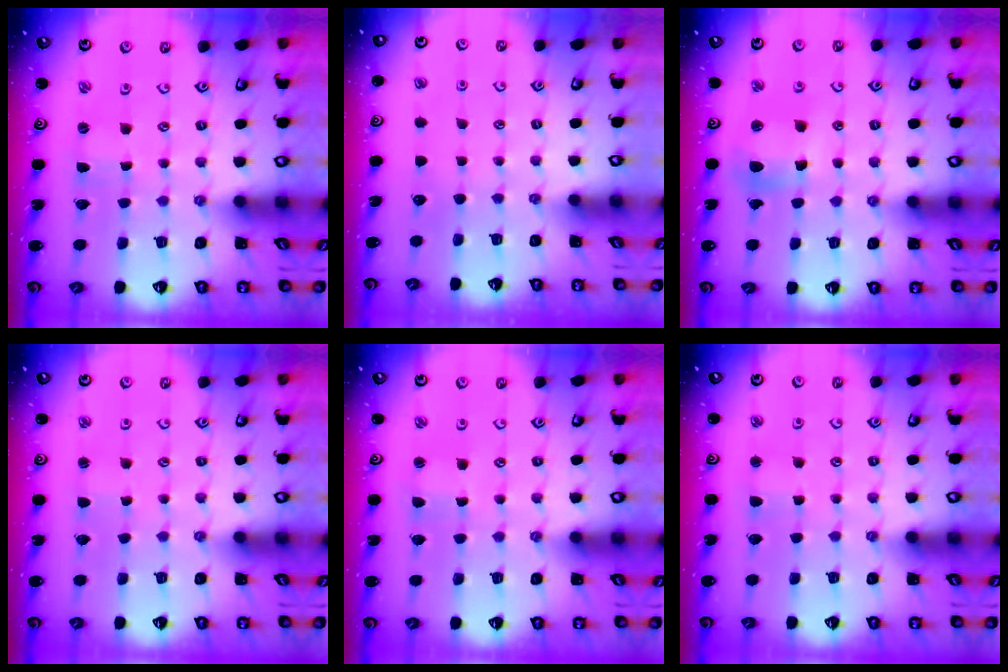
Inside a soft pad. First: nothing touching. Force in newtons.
{"total": 0.0}
{"total": 10.6, "press": 10.5, "slide": 1.5}
{"total": 1.5, "press": 1.5, "slide": 0.1}
{"total": 1.6, "press": 1.6, "slide": 0.3}
{"total": 2.7, "press": 2.7, "slide": 0.3}